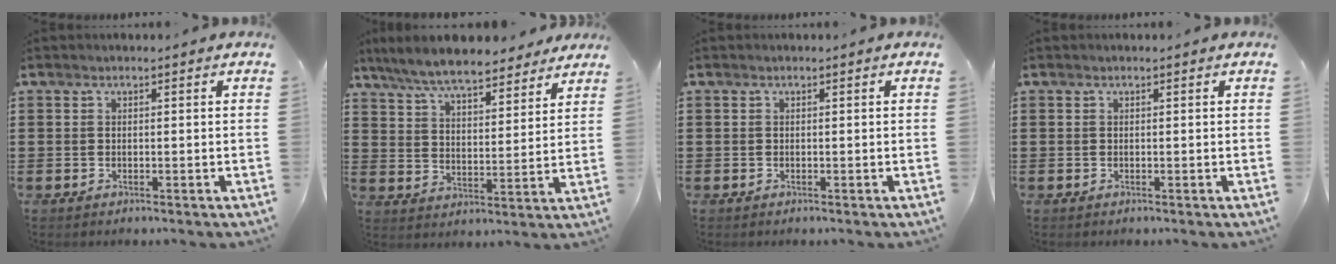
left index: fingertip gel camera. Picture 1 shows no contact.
{"total": 8.0, "force": [7.3, 1.1, 3.1], "torque": [-0.090, -0.030, 0.133]}
{"total": 0.0}
{"total": 0.0}